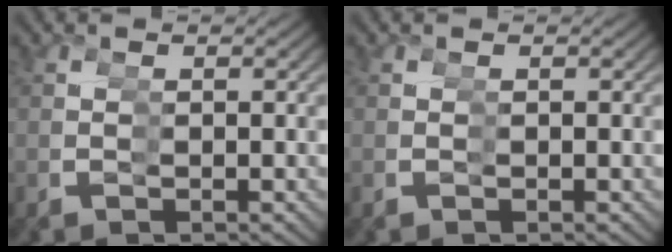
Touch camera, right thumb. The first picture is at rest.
{"total": 0.0}